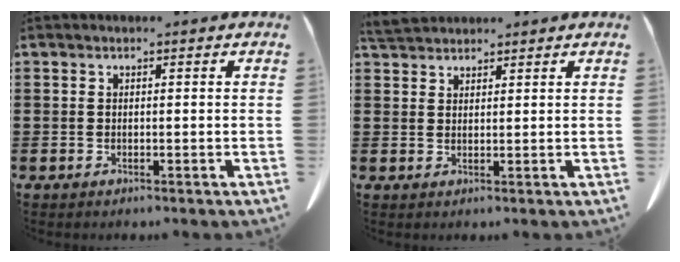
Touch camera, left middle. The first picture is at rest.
{"total": 3.2, "force": [3.1, 0.5, 0.7], "torque": [-0.023, -0.006, 0.062]}